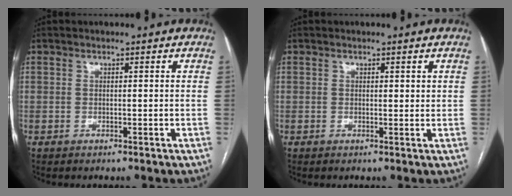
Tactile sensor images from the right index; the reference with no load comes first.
{"total": 0.9, "force": [0.5, 0.5, 0.6], "torque": [-0.004, -0.002, 0.005]}